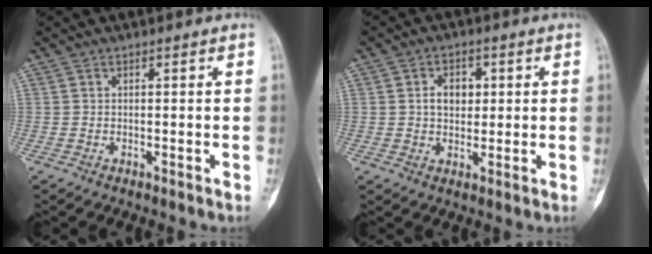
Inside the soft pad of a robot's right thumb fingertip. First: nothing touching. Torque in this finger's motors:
{"motor_torque": [0.86, 0.71, 0.30, -0.13, 0.03]}